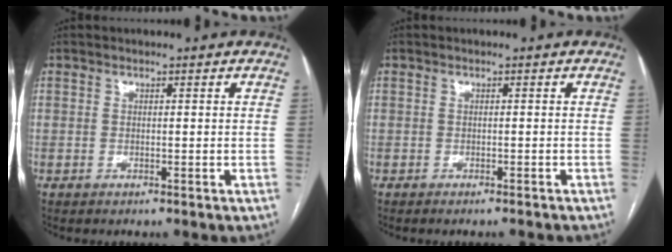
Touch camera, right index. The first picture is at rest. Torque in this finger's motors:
{"motor_torque": [-0.01, -0.06, -0.03, 0.00]}